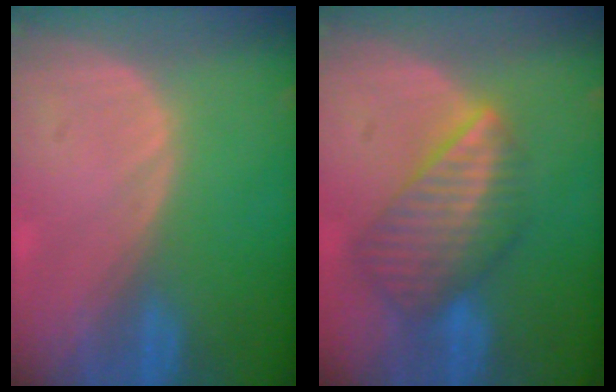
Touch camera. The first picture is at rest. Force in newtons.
{"total": 8.4, "press": 7.4, "slide": 3.9}